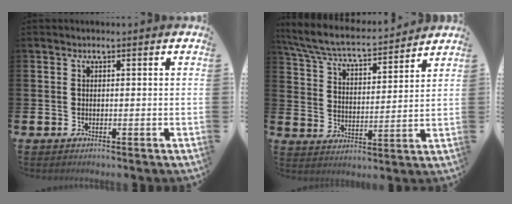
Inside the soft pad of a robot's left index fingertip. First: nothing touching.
{"total": 6.7, "force": [6.1, 1.3, 2.2], "torque": [-0.074, -0.045, 0.103]}